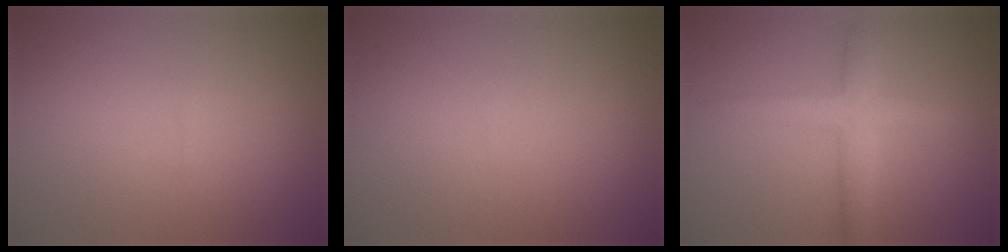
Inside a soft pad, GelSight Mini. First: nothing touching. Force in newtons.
{"total": 0.0}
{"total": 3.4, "press": 3.4, "slide": 0.1}